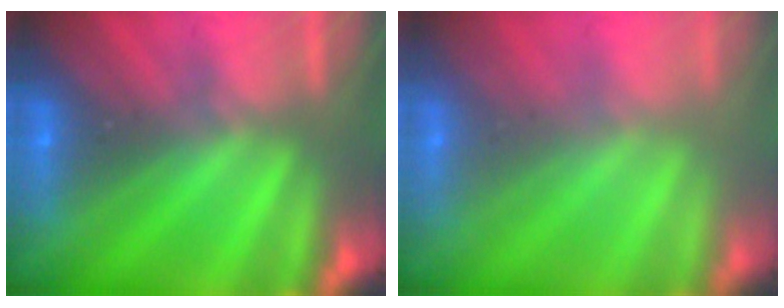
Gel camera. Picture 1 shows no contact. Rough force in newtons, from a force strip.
{"total": 2.3}